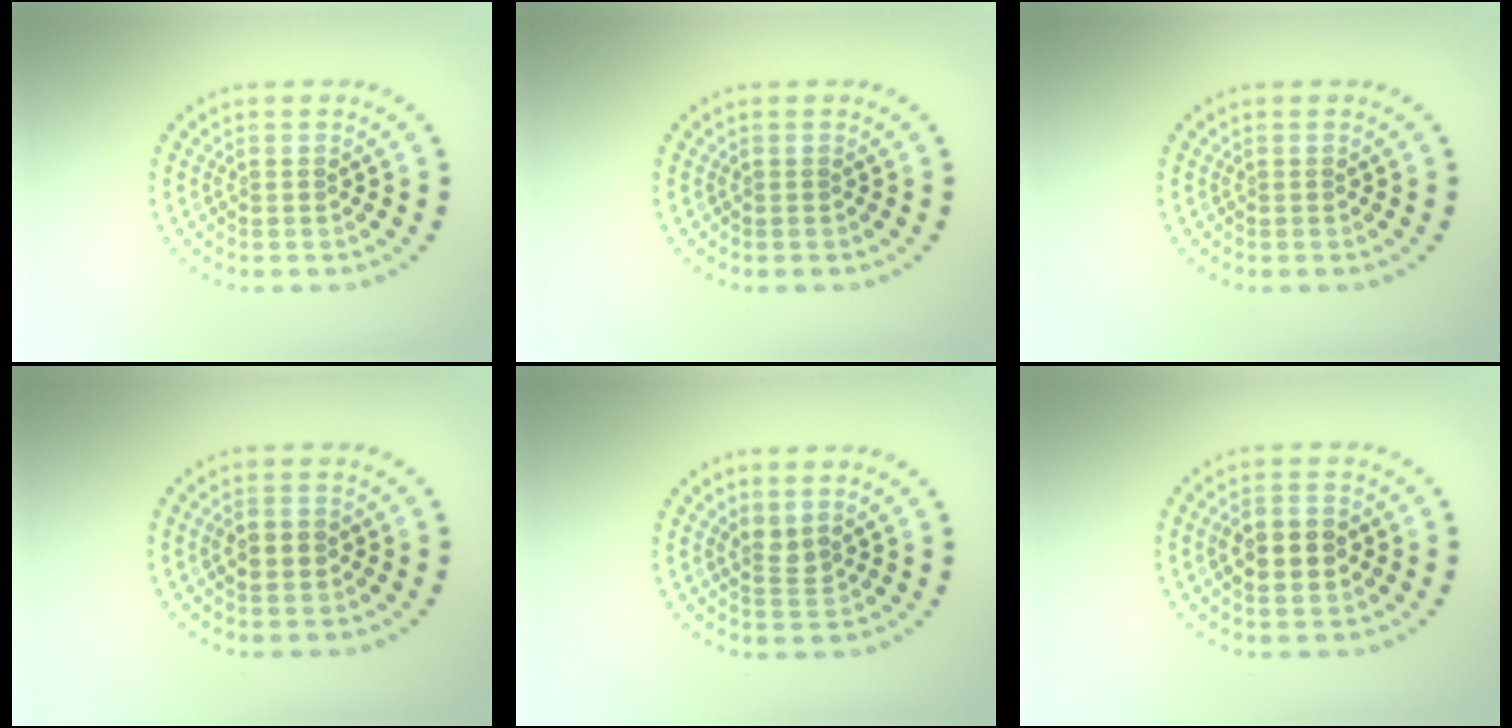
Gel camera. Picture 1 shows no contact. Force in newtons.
{"total": 0.0}
{"total": 0.0}
{"total": 2.1, "press": 2.1, "slide": 0.2}
{"total": 1.7, "press": 1.3, "slide": 1.2}
{"total": 4.2, "press": 4.2, "slide": 0.3}